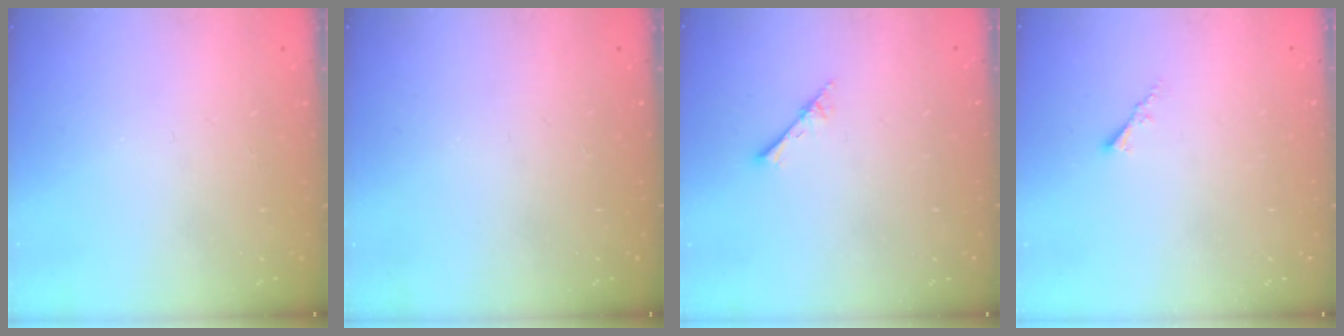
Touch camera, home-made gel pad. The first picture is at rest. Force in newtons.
{"total": 0.0}
{"total": 2.6, "press": 2.6, "slide": 0.3}
{"total": 1.7, "press": 1.6, "slide": 0.5}